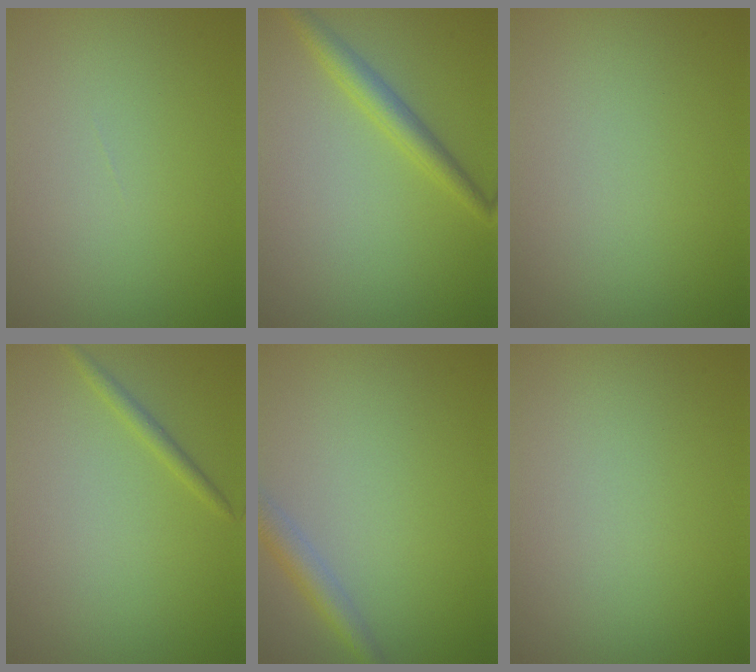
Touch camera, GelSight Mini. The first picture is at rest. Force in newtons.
{"total": 2.6, "press": 2.6, "slide": 0.1}
{"total": 0.0}
{"total": 1.1, "press": 1.1, "slide": 0.0}
{"total": 2.4, "press": 2.4, "slide": 0.1}
{"total": 0.0}